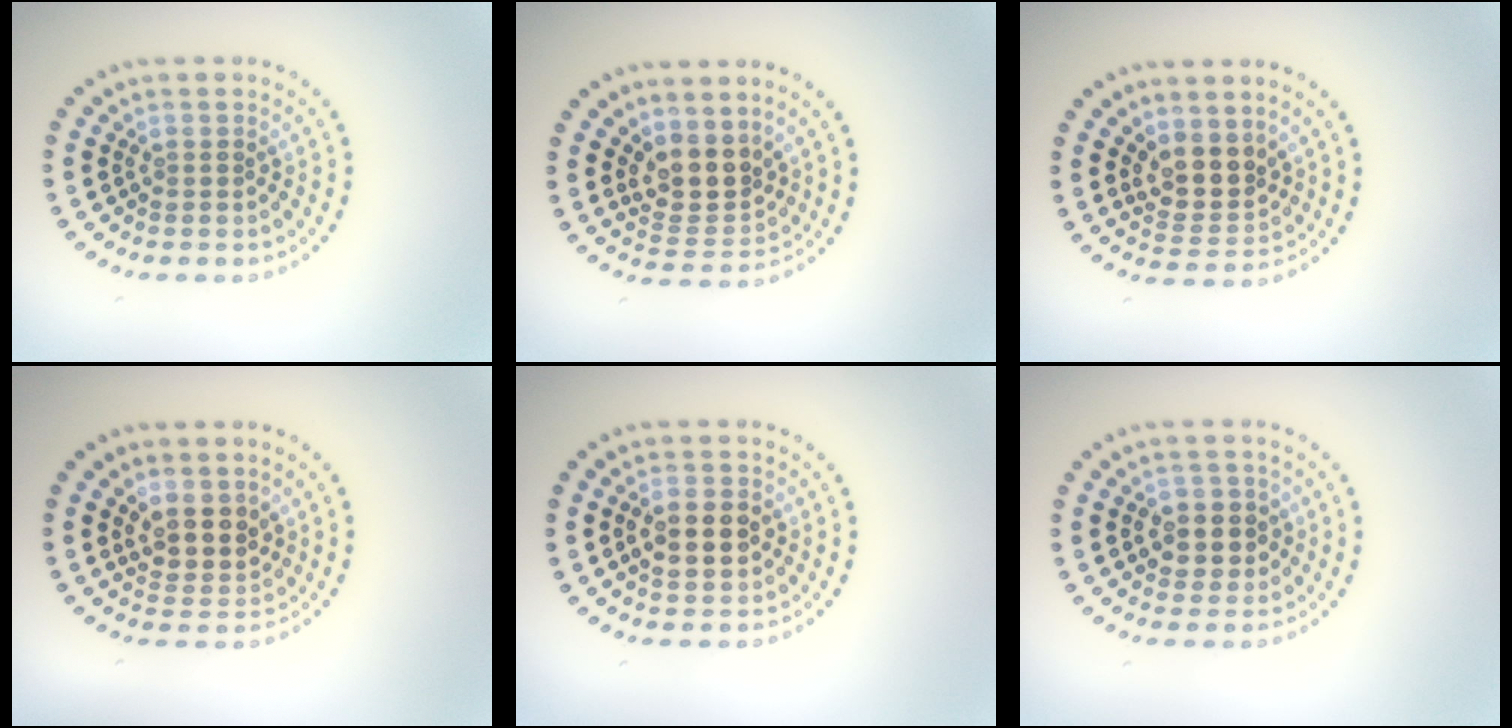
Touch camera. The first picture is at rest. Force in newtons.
{"total": 3.5, "press": 2.7, "slide": 2.2}
{"total": 3.2, "press": 2.6, "slide": 1.9}
{"total": 3.0, "press": 2.7, "slide": 1.3}
{"total": 4.4, "press": 4.4, "slide": 0.3}
{"total": 3.1, "press": 3.0, "slide": 0.8}